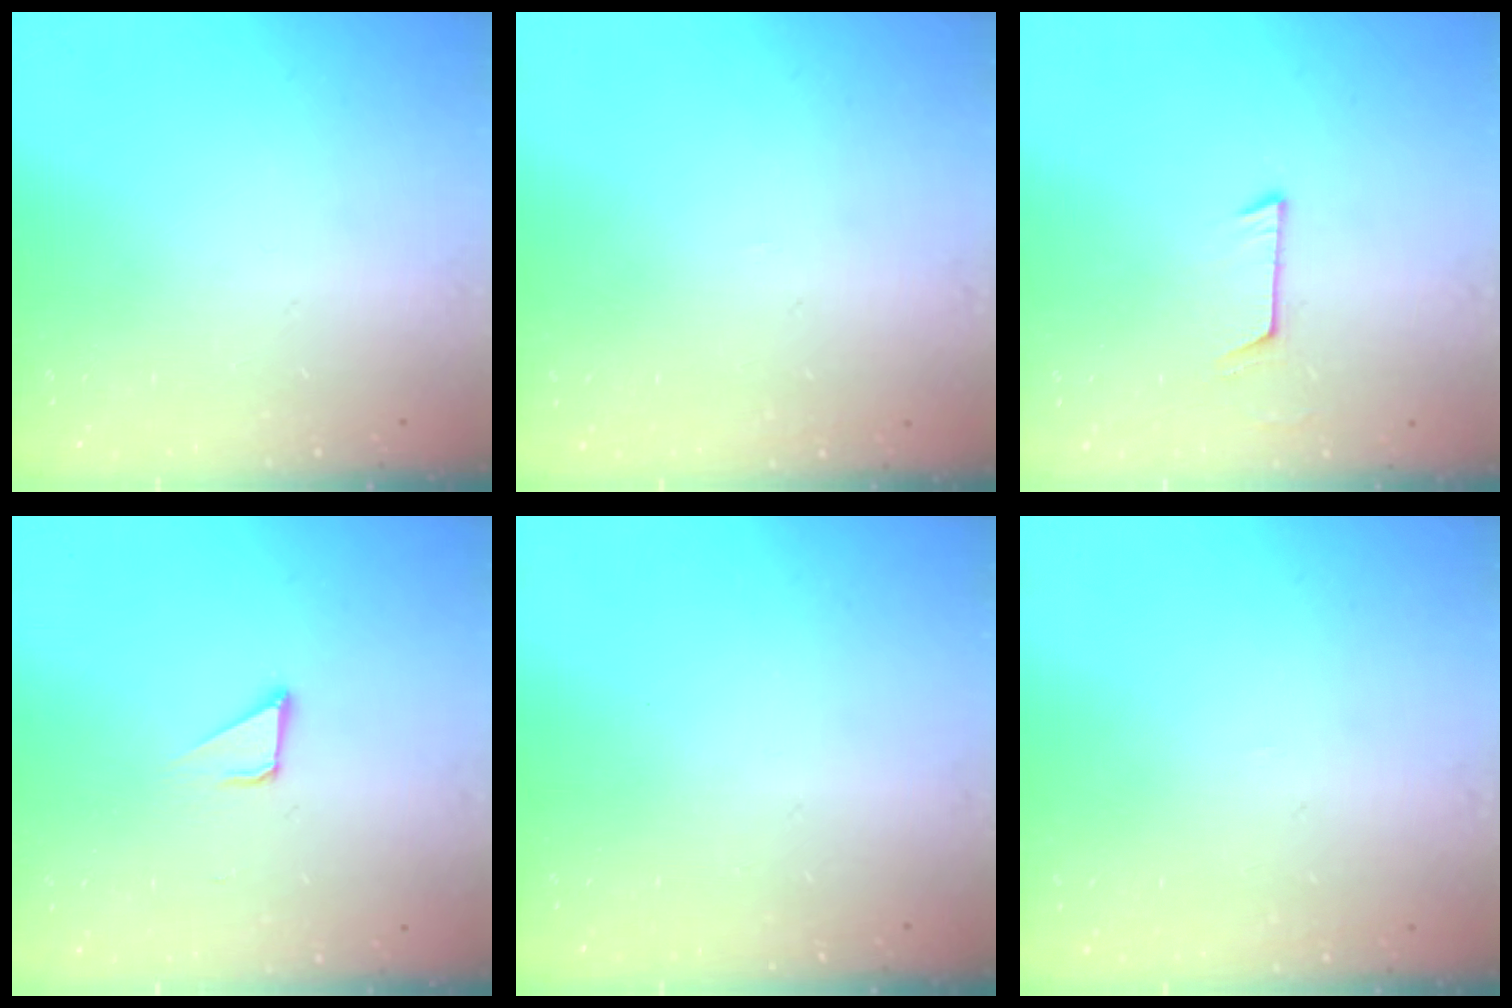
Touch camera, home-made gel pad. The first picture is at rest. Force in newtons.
{"total": 2.7, "press": 2.7, "slide": 0.3}
{"total": 5.9, "press": 5.9, "slide": 0.5}
{"total": 2.1, "press": 2.1, "slide": 0.1}
{"total": 0.0}
{"total": 2.7, "press": 2.7, "slide": 0.3}